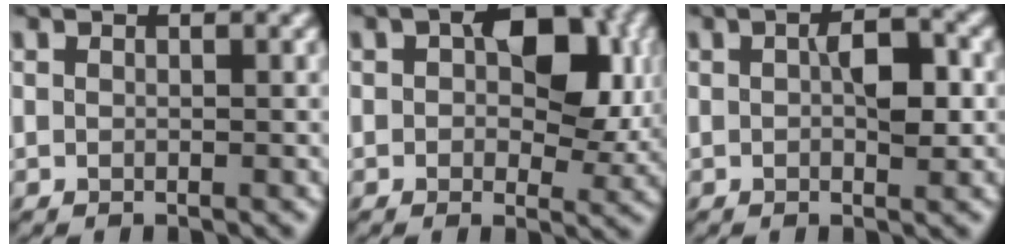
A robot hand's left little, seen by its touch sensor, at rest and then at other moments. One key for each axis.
{"total": 9.7, "fx": 1.5, "fy": 6.0, "fz": 7.5, "tx": -0.131, "ty": -0.003, "tz": 0.023}
{"total": 4.0, "fx": 0.0, "fy": 2.1, "fz": 3.4, "tx": -0.062, "ty": 0.002, "tz": -0.001}